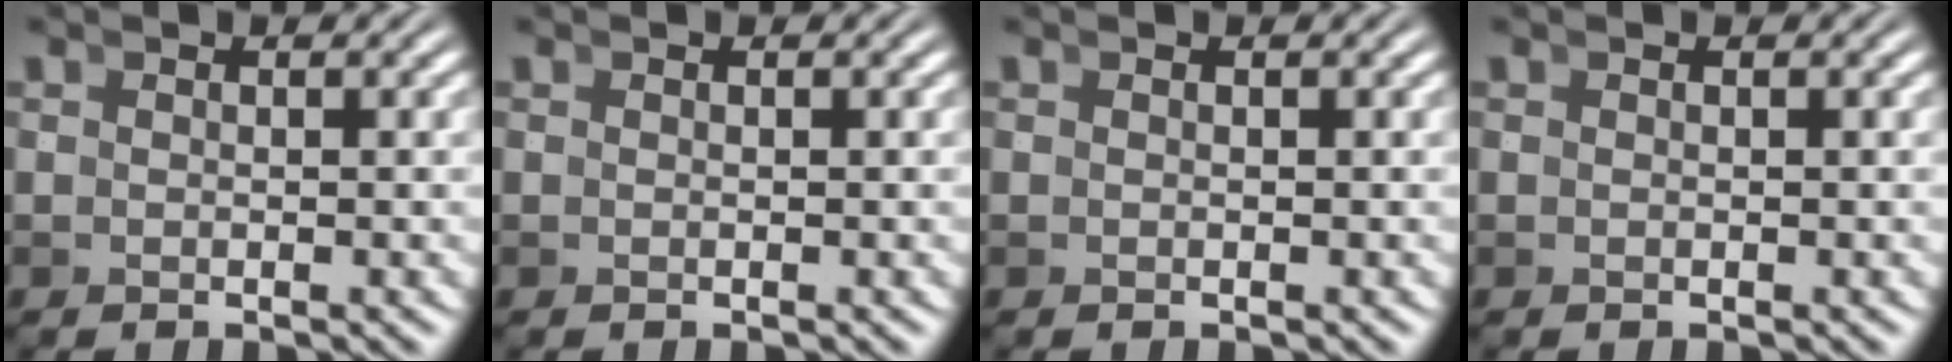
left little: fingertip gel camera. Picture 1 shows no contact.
{"total": 0.0}
{"total": 0.0}
{"total": 0.0}